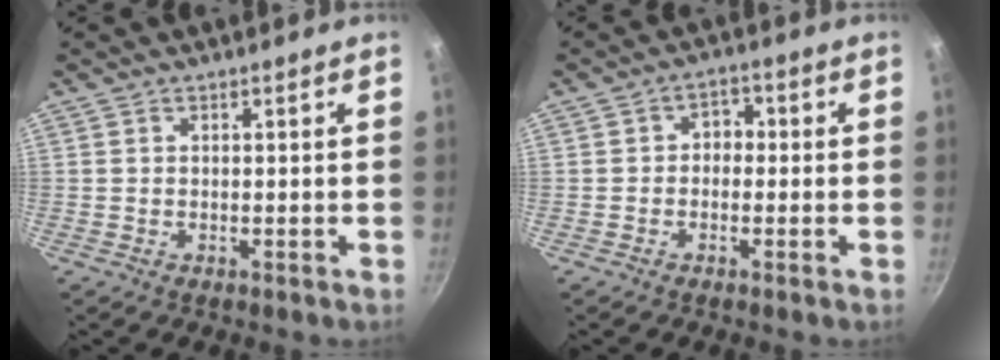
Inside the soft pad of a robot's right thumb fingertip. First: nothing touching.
{"total": 3.5, "force": [-0.4, 2.8, 2.0], "torque": [-0.002, 0.013, -0.012]}